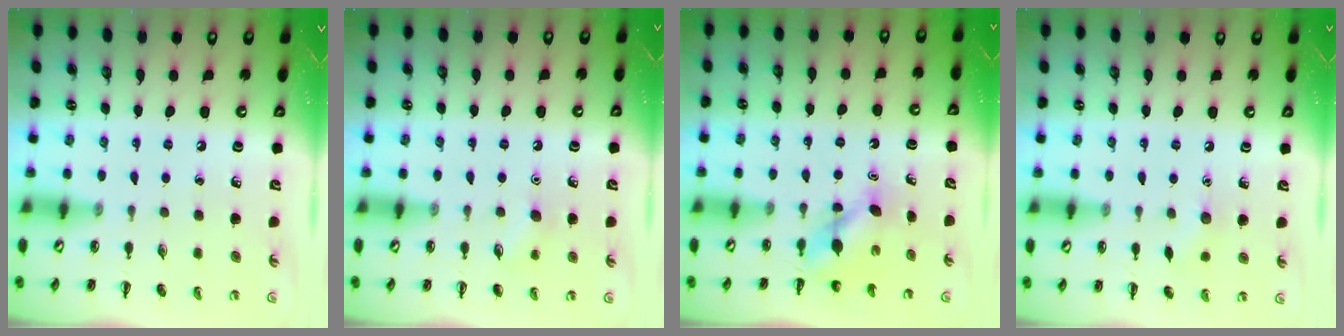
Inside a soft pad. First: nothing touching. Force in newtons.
{"total": 5.1, "press": 4.9, "slide": 1.3}
{"total": 4.4, "press": 4.4, "slide": 0.4}
{"total": 5.0, "press": 4.8, "slide": 1.4}